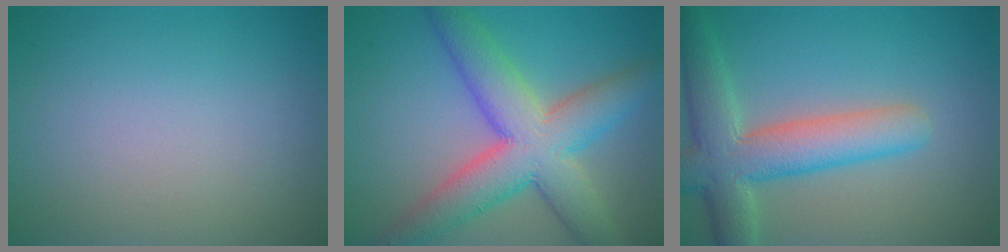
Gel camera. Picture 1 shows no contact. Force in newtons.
{"total": 9.0, "press": 9.0, "slide": 0.3}
{"total": 7.1, "press": 7.1, "slide": 0.5}